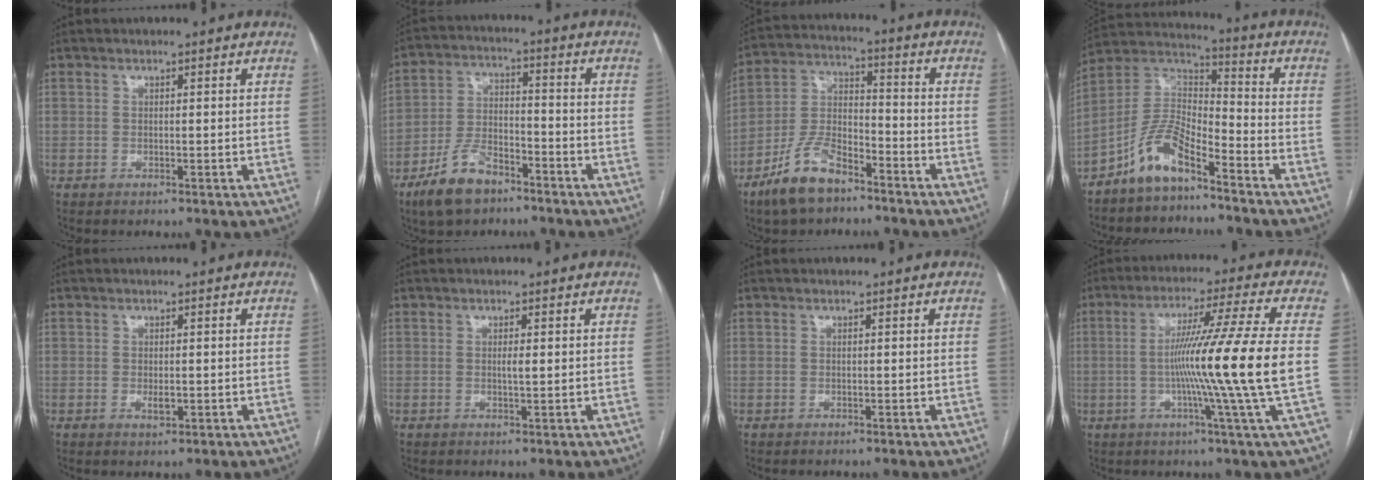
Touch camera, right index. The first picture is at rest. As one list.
[{"total": 9.8, "force": [-6.5, 4.6, 5.7], "torque": [-0.123, 0.001, -0.118]}, {"total": 10.9, "force": [-7.6, 4.3, 6.6], "torque": [-0.143, 0.000, -0.146]}, {"total": 9.2, "force": [-6.5, 3.0, 5.7], "torque": [-0.127, 0.023, -0.128]}, {"total": 1.5, "force": [-0.2, 0.7, 1.3], "torque": [-0.023, -0.003, -0.001]}, {"total": 1.0, "force": [0.1, -0.1, 1.0], "torque": [-0.020, -0.001, 0.002]}, {"total": 0.0}, {"total": 15.5, "force": [-1.5, -3.8, 14.9], "torque": [-0.246, -0.017, -0.032]}]